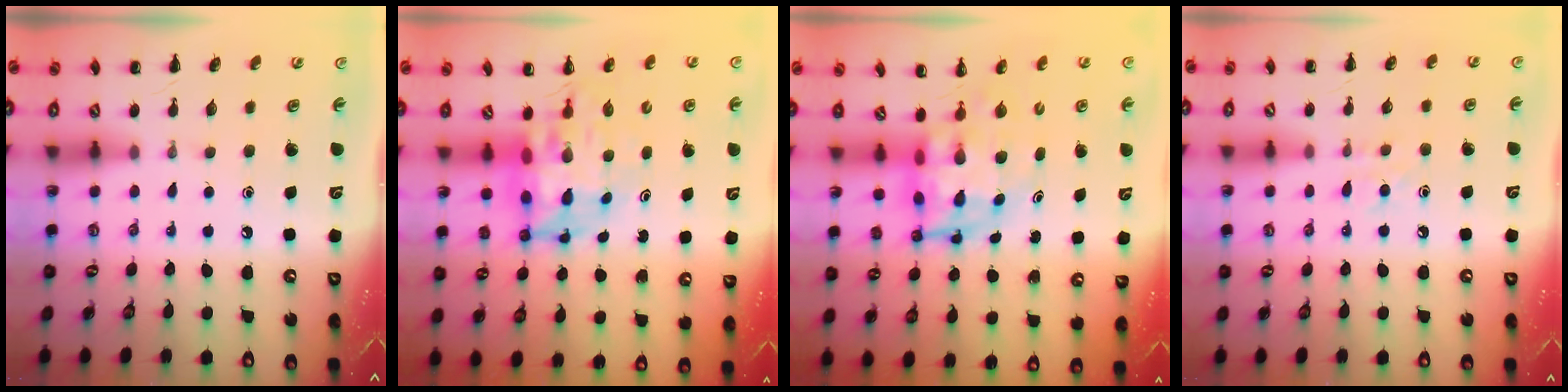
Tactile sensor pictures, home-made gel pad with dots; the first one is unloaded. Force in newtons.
{"total": 8.8, "press": 8.4, "slide": 2.3}
{"total": 6.5, "press": 6.2, "slide": 2.1}
{"total": 4.6, "press": 4.5, "slide": 1.1}